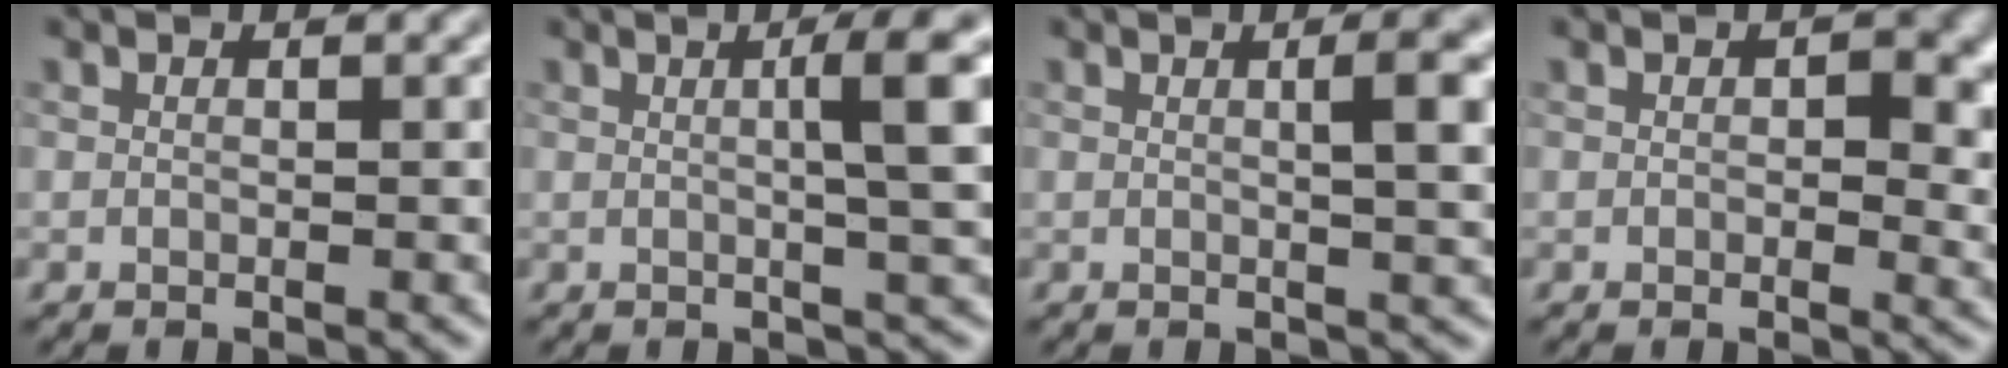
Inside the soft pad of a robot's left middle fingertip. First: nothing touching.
{"total": 5.6, "force": [0.9, 0.9, 5.4], "torque": [-0.072, 0.015, 0.012]}
{"total": 4.1, "force": [0.7, 1.0, 3.9], "torque": [-0.046, 0.009, 0.006]}
{"total": 4.3, "force": [0.7, 2.5, 3.4], "torque": [-0.029, -0.005, 0.007]}